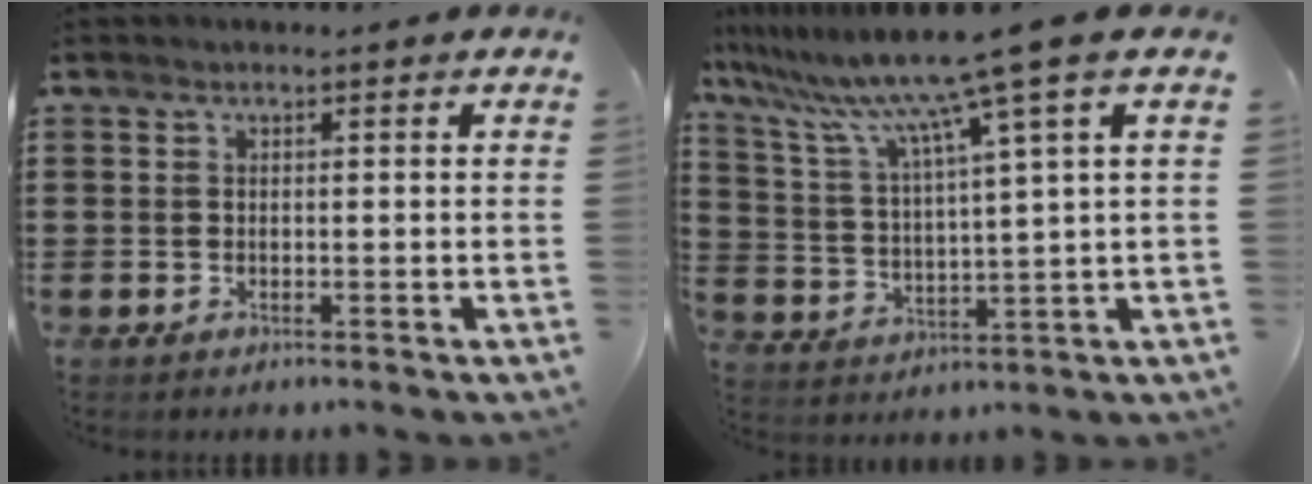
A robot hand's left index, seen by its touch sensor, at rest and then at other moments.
{"total": 10.8, "force": [7.9, -1.3, 7.2], "torque": [-0.170, -0.044, 0.122]}